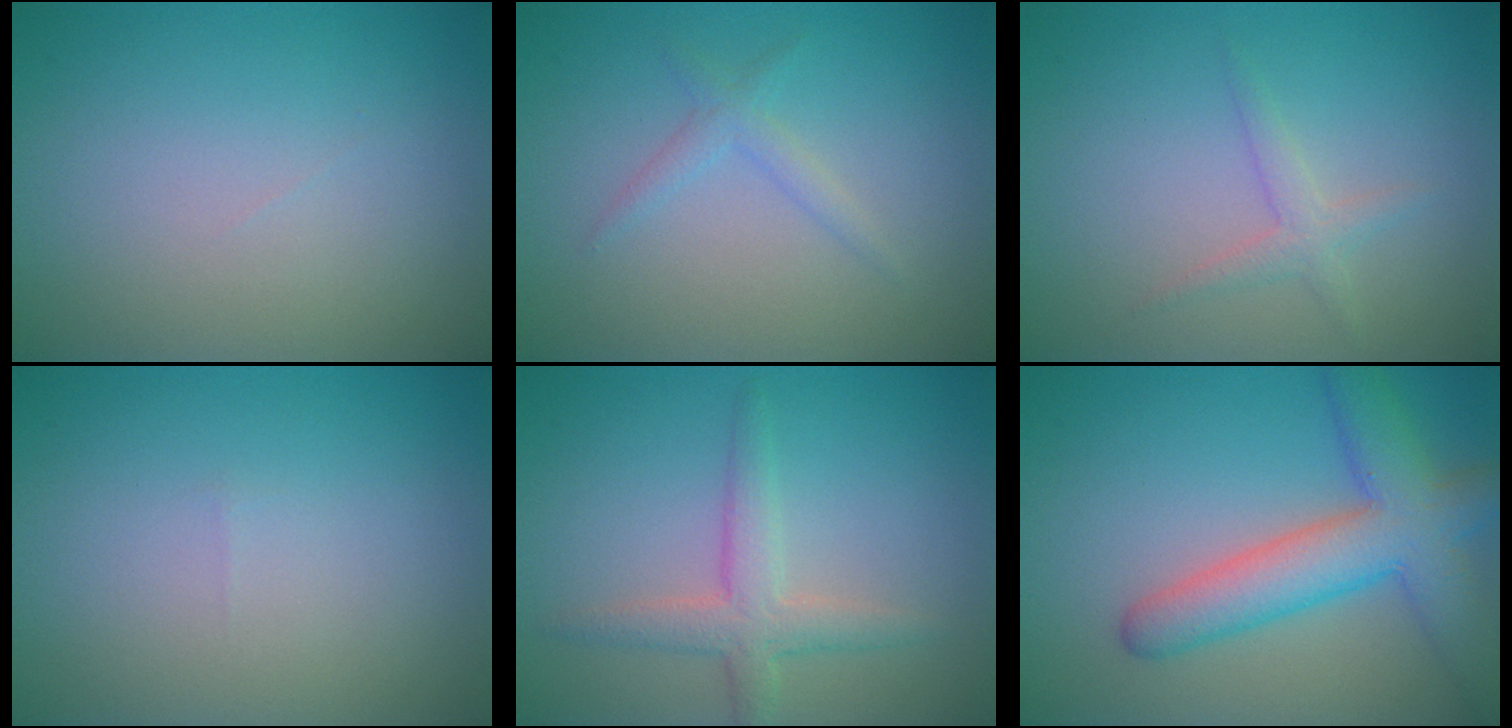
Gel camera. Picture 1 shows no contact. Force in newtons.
{"total": 1.4, "press": 1.4, "slide": 0.0}
{"total": 1.6, "press": 1.6, "slide": 0.0}
{"total": 0.0}
{"total": 3.0, "press": 3.0, "slide": 0.1}
{"total": 6.9, "press": 6.9, "slide": 0.2}